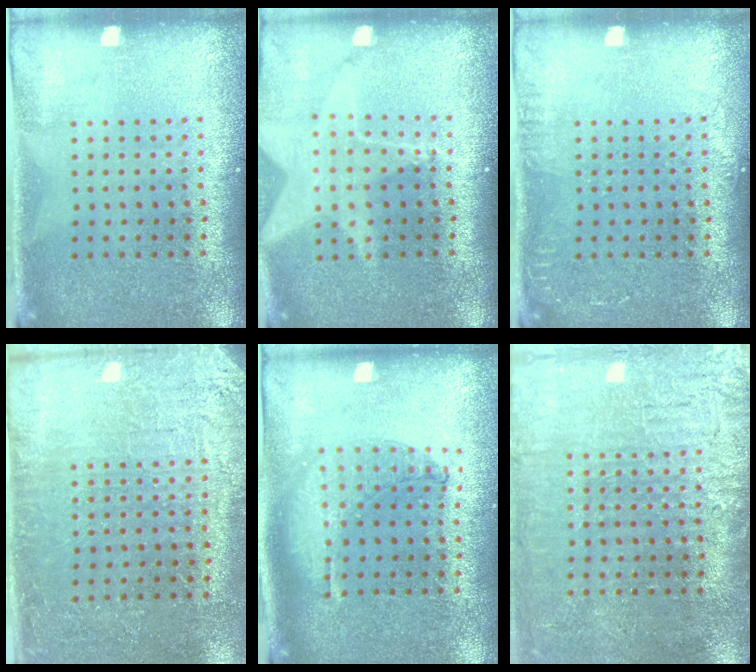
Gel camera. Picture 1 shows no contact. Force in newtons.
{"total": 1.8, "press": 1.5, "slide": 1.1}
{"total": 1.0, "press": 0.9, "slide": 0.1}
{"total": 2.8, "press": 2.8, "slide": 0.4}
{"total": 0.9, "press": 0.9, "slide": 0.2}
{"total": 4.0, "press": 3.6, "slide": 1.7}